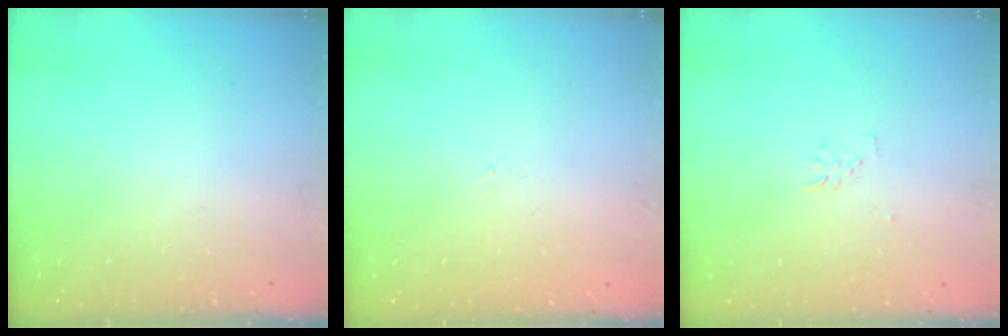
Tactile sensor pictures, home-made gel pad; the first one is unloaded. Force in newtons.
{"total": 1.5, "press": 1.4, "slide": 0.3}
{"total": 2.6, "press": 2.6, "slide": 0.1}